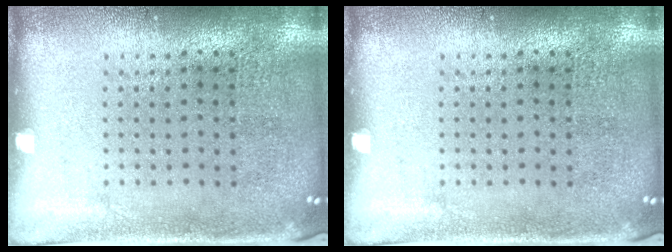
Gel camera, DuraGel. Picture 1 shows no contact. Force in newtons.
{"total": 0.0}